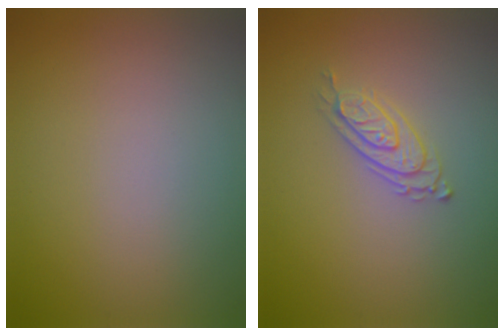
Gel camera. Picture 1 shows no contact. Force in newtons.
{"total": 2.4, "press": 2.0, "slide": 1.4}